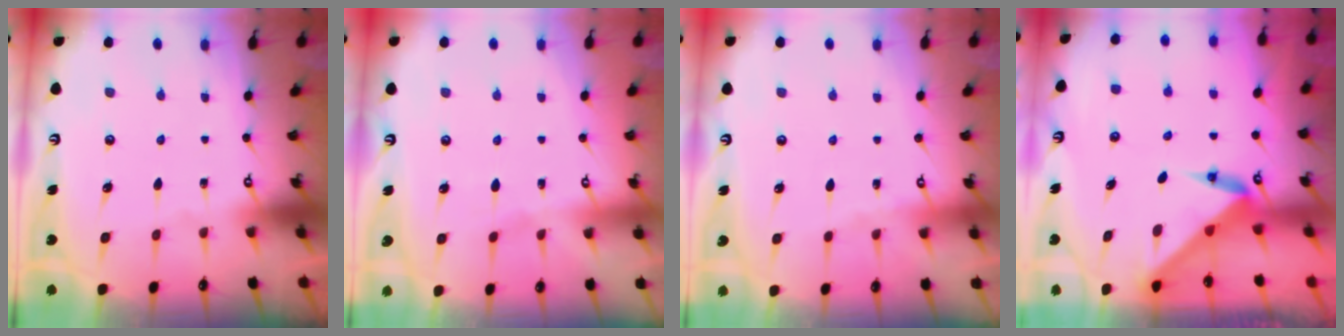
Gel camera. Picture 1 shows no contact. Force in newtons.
{"total": 1.7, "press": 1.7, "slide": 0.4}
{"total": 1.6, "press": 1.6, "slide": 0.4}
{"total": 3.4, "press": 3.4, "slide": 0.1}